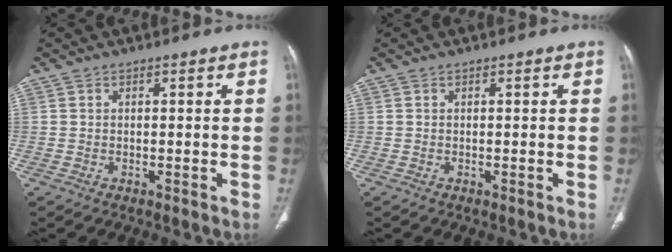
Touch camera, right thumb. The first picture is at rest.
{"total": 0.0}